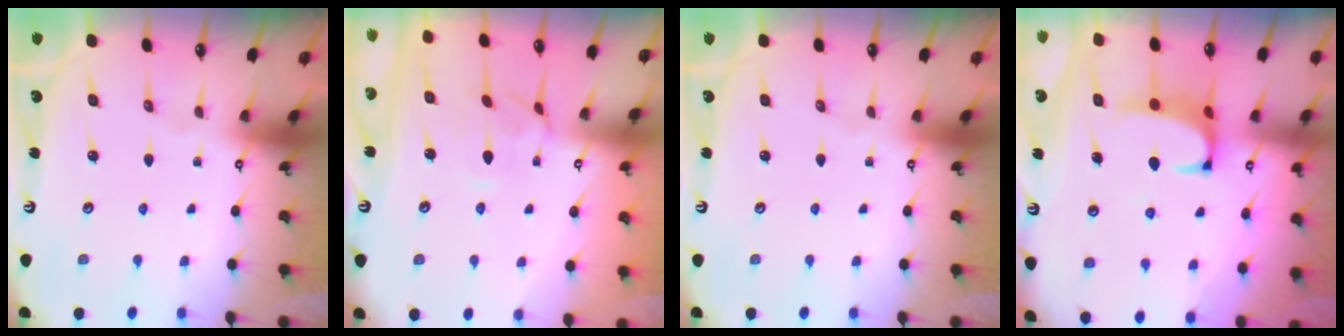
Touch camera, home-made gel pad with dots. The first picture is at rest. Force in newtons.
{"total": 2.2, "press": 2.1, "slide": 0.5}
{"total": 0.0}
{"total": 1.2, "press": 1.1, "slide": 0.5}